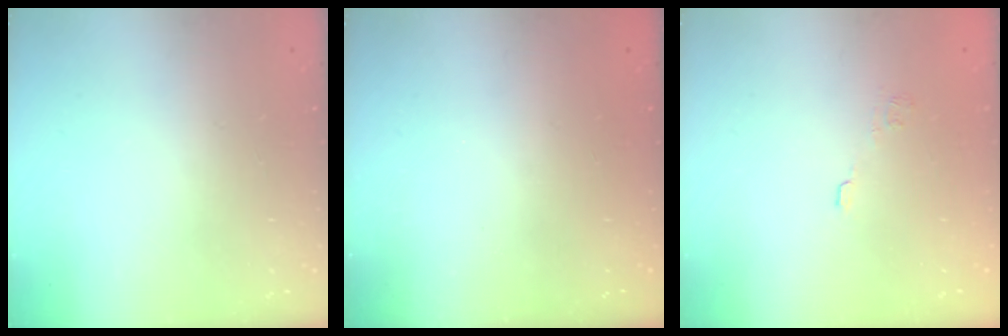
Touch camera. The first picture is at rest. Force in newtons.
{"total": 2.3, "press": 2.2, "slide": 0.8}
{"total": 6.5, "press": 6.4, "slide": 1.1}